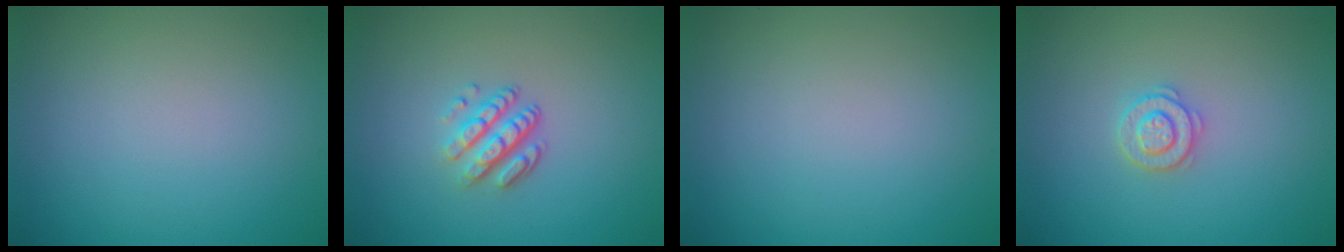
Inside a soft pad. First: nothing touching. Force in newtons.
{"total": 3.4, "press": 2.4, "slide": 2.4}
{"total": 0.0}
{"total": 2.2, "press": 2.2, "slide": 0.3}